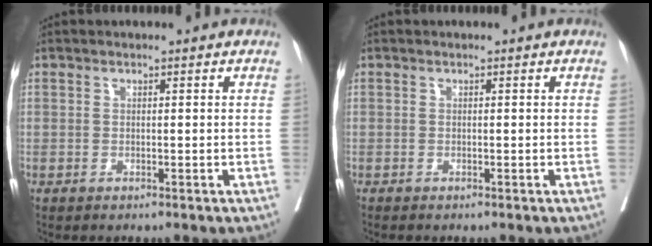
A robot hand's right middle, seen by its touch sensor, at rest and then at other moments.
{"total": 0.0}